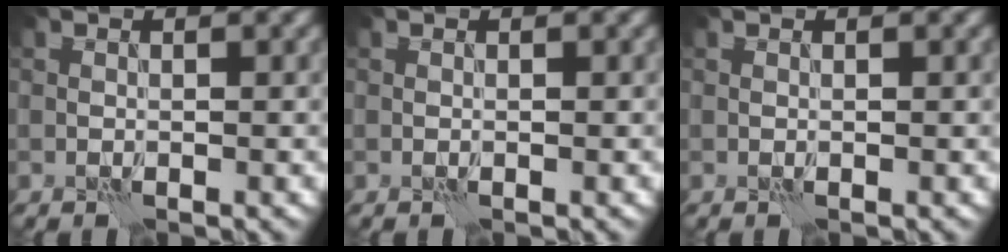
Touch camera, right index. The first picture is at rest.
{"total": 0.0}
{"total": 0.0}